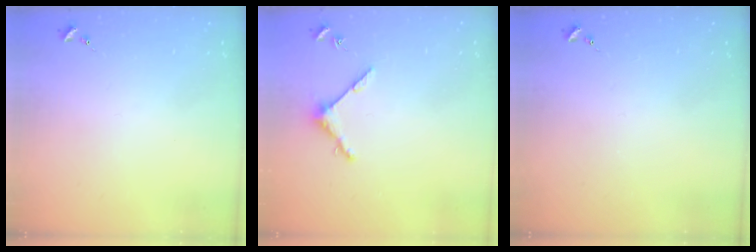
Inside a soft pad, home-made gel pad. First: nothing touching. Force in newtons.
{"total": 4.8, "press": 4.8, "slide": 0.6}
{"total": 0.0}